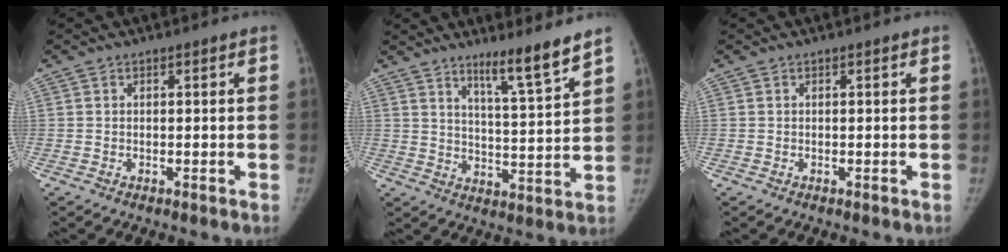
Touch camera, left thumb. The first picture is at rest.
{"total": 8.8, "force": [6.8, -0.3, 5.6], "torque": [-0.085, -0.060, 0.112]}
{"total": 0.0}